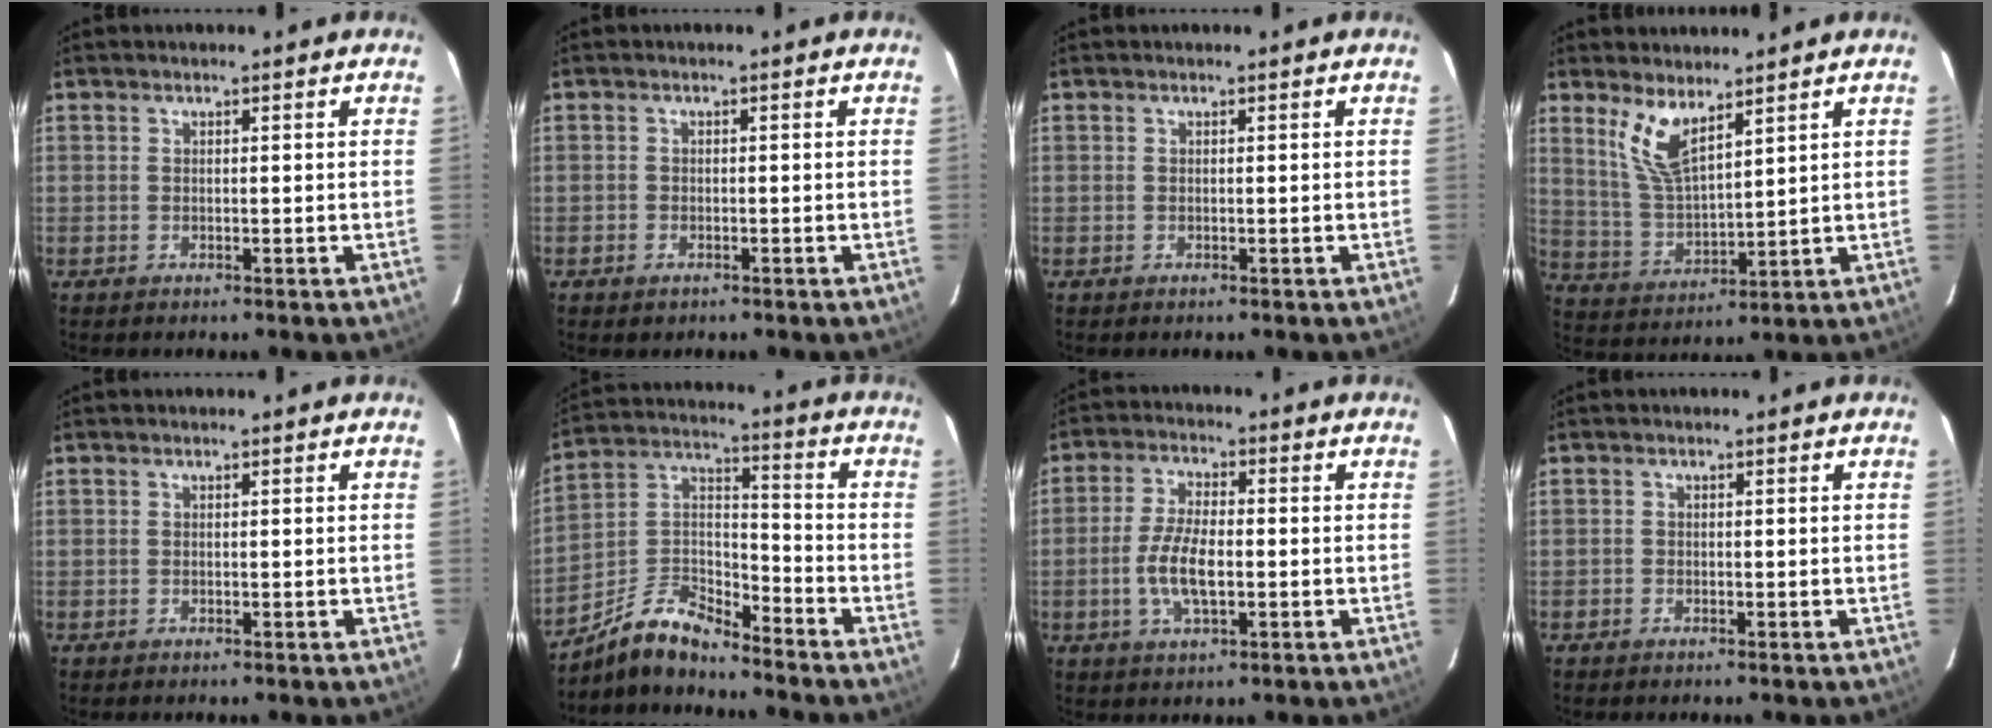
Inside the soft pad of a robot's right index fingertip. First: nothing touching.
{"total": 1.4, "force": [-0.9, 1.0, 0.4], "torque": [-0.008, 0.000, -0.013]}
{"total": 0.0}
{"total": 8.4, "force": [5.4, 2.6, 5.8], "torque": [-0.117, -0.006, 0.120]}
{"total": 0.0}
{"total": 7.3, "force": [-6.5, 2.0, 2.6], "torque": [-0.066, 0.033, -0.135]}
{"total": 7.9, "force": [-1.6, 3.2, 7.1], "torque": [-0.144, -0.001, -0.031]}
{"total": 0.6, "force": [-0.5, 0.3, 0.1], "torque": [-0.003, 0.000, -0.011]}